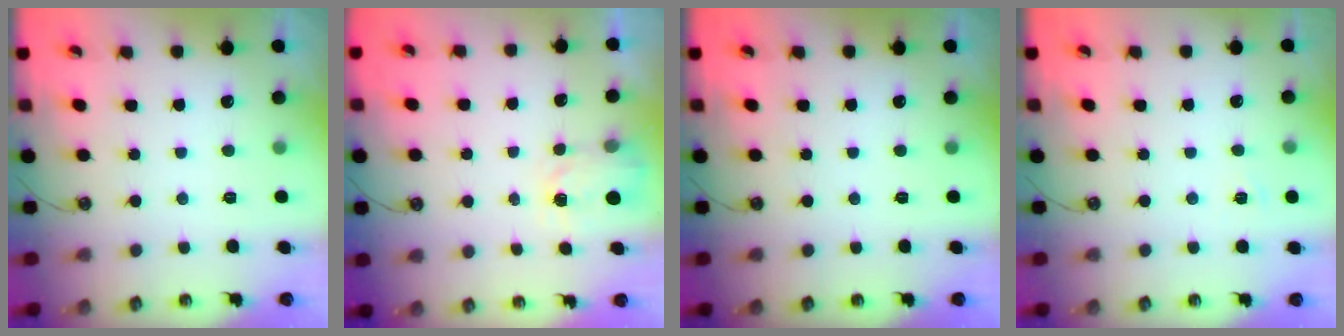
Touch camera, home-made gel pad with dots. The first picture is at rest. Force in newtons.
{"total": 2.6, "press": 2.6, "slide": 0.4}
{"total": 0.0}
{"total": 3.0, "press": 2.9, "slide": 0.4}